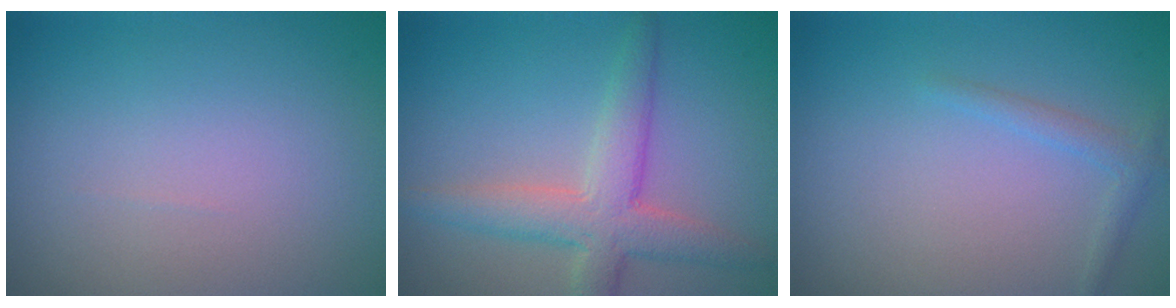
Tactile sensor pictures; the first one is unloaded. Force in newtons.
{"total": 4.6, "press": 4.6, "slide": 0.4}
{"total": 1.3, "press": 1.3, "slide": 0.1}